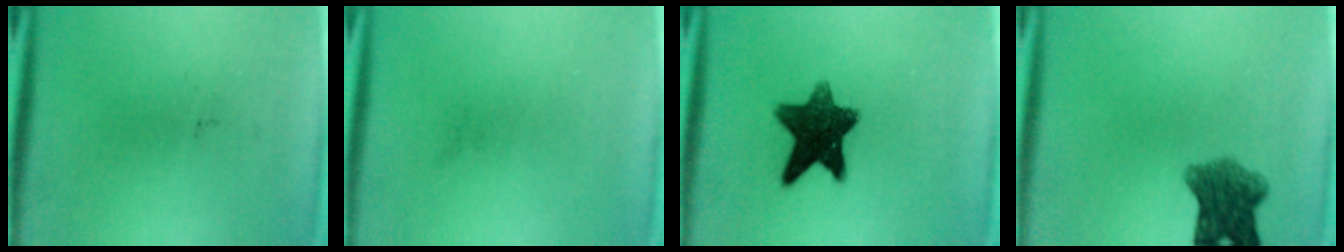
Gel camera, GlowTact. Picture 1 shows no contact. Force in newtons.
{"total": 0.0}
{"total": 10.9}
{"total": 6.7}